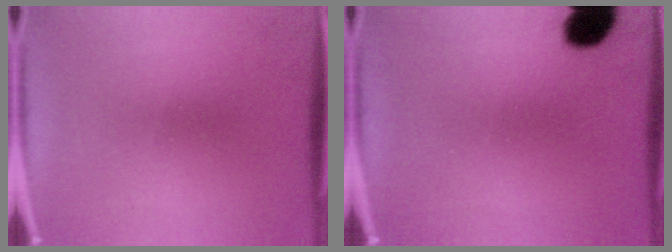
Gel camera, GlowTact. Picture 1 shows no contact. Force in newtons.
{"total": 7.3}